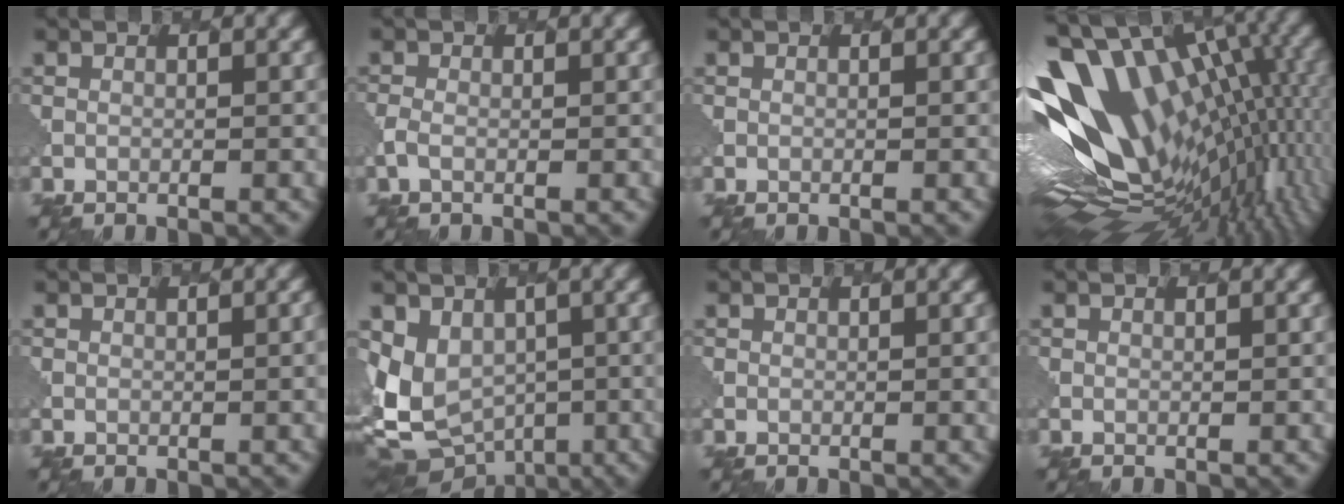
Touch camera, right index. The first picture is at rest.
{"total": 1.0, "force": [-0.8, 0.2, 0.5], "torque": [-0.027, 0.000, -0.018]}
{"total": 0.0}
{"total": 18.0, "force": [3.1, 9.6, 14.8], "torque": [-0.256, -0.008, 0.087]}
{"total": 1.2, "force": [0.2, 0.5, 1.1], "torque": [-0.002, 0.004, 0.008]}
{"total": 8.0, "force": [-2.6, 6.5, 3.9], "torque": [-0.084, -0.018, -0.029]}
{"total": 1.1, "force": [0.2, 0.3, 1.0], "torque": [-0.007, 0.004, 0.011]}
{"total": 0.0}